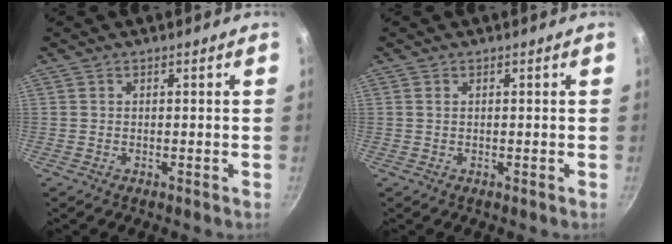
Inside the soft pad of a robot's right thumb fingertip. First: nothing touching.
{"total": 0.0}